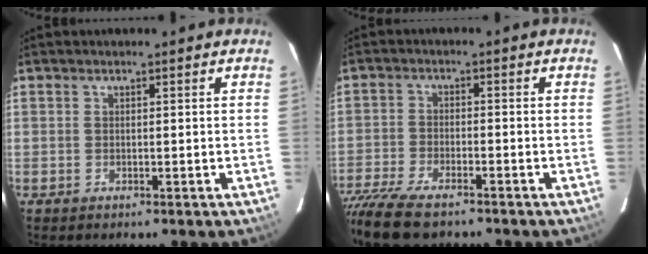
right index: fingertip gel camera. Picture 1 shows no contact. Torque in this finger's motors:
{"motor_torque": [1.26, -0.88, 0.49, 0.13]}